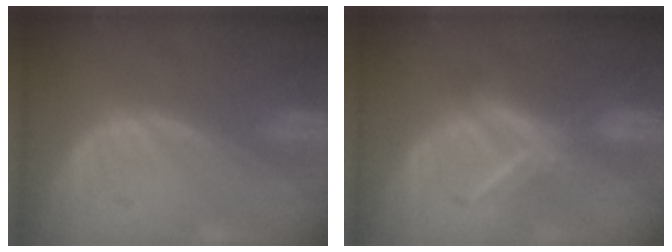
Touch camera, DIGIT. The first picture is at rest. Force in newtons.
{"total": 5.5, "press": 5.5, "slide": 1.0}